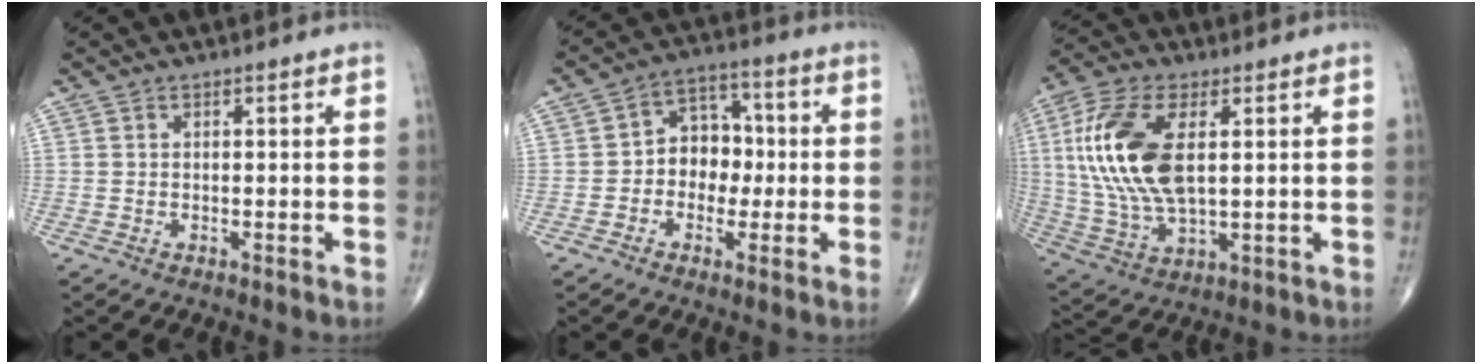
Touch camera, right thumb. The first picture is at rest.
{"total": 8.6, "force": [-0.7, 6.8, 5.2], "torque": [-0.037, 0.031, -0.024]}
{"total": 17.1, "force": [2.9, 8.4, 14.6], "torque": [-0.312, -0.003, 0.058]}